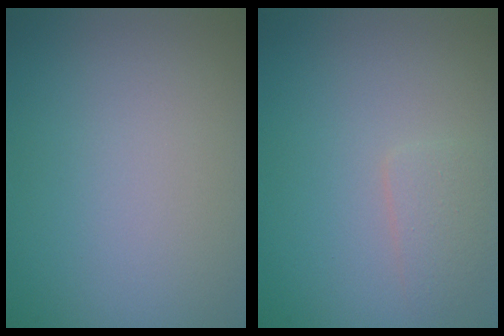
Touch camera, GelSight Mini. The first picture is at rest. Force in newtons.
{"total": 1.4, "press": 1.4, "slide": 0.1}